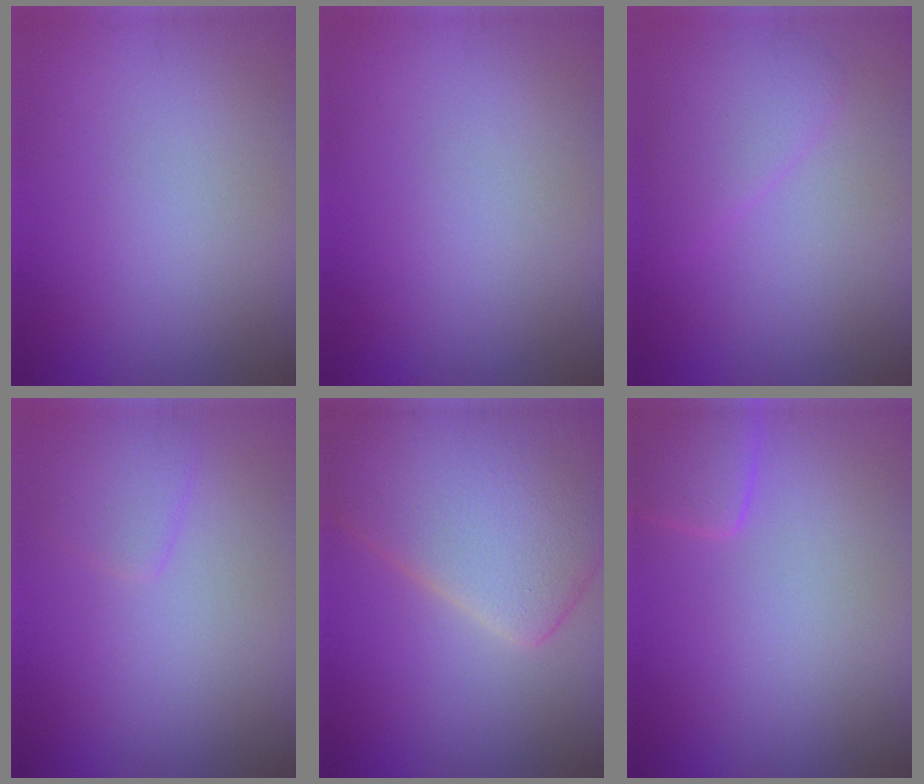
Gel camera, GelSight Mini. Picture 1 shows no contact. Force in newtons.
{"total": 0.0}
{"total": 2.7, "press": 2.7, "slide": 0.1}
{"total": 1.8, "press": 1.8, "slide": 0.2}
{"total": 12.3, "press": 12.3, "slide": 0.9}
{"total": 2.4, "press": 2.4, "slide": 0.1}